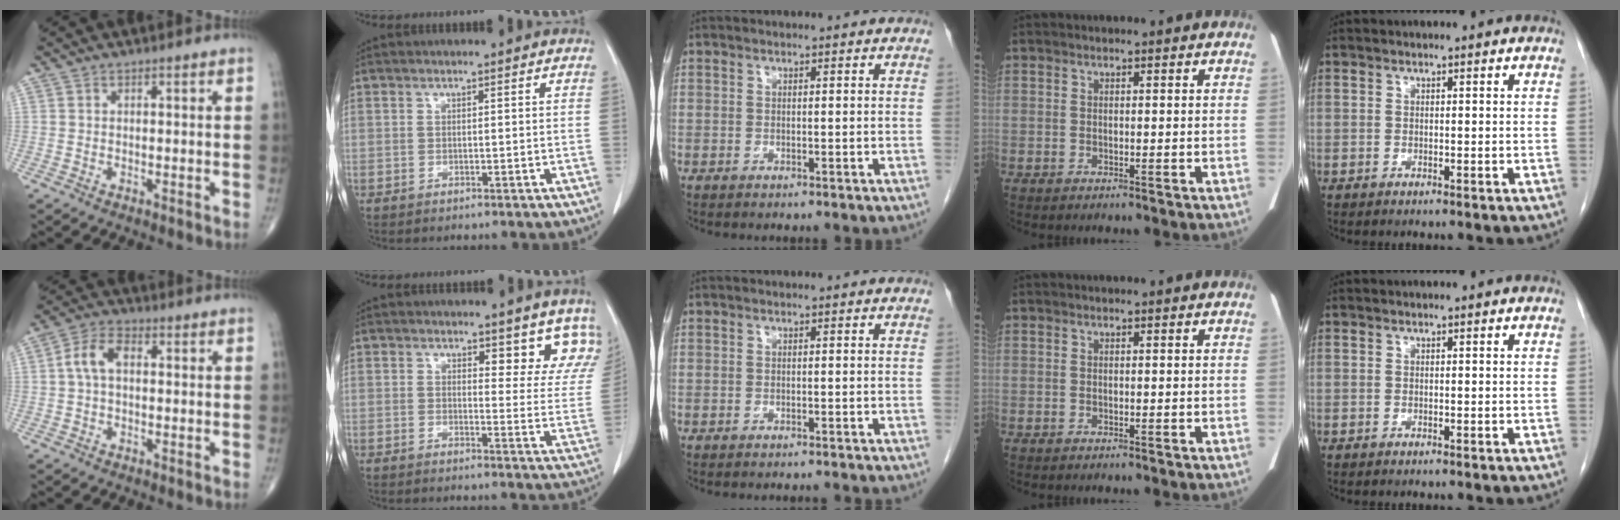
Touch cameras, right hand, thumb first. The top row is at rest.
{"thumb": {"total": 5.9, "force": [0.5, 3.5, 4.7], "torque": [-0.091, 0.019, 0.001]}, "index": {"total": 7.9, "force": [6.9, 2.9, 2.7], "torque": [0.004, -0.027, 0.057]}, "middle": {"total": 3.2, "force": [-3.1, 0.2, 0.9], "torque": [-0.010, -0.007, -0.036]}}